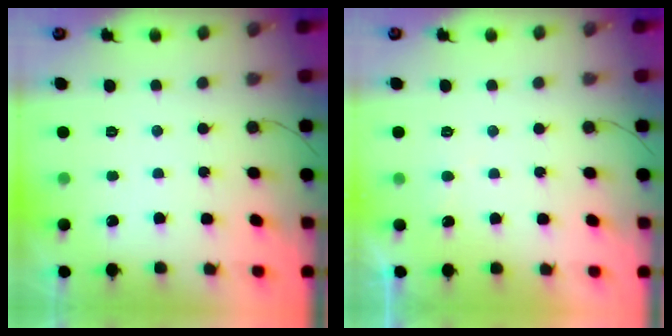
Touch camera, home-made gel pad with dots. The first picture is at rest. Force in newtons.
{"total": 5.0, "press": 5.0, "slide": 0.3}